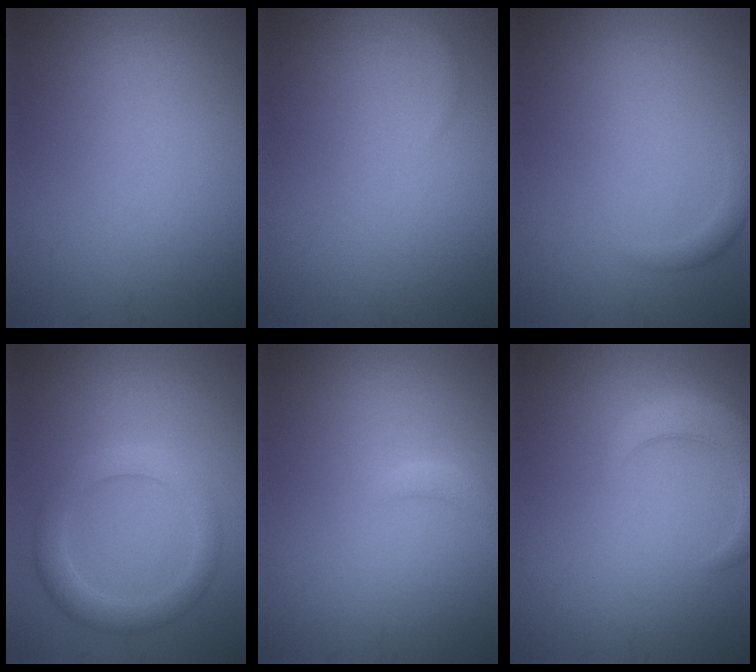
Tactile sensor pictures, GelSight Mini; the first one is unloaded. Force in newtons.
{"total": 0.9, "press": 0.9, "slide": 0.1}
{"total": 1.0, "press": 1.0, "slide": 0.0}
{"total": 3.5, "press": 3.5, "slide": 0.2}
{"total": 1.6, "press": 1.5, "slide": 0.2}
{"total": 4.4, "press": 4.4, "slide": 0.4}